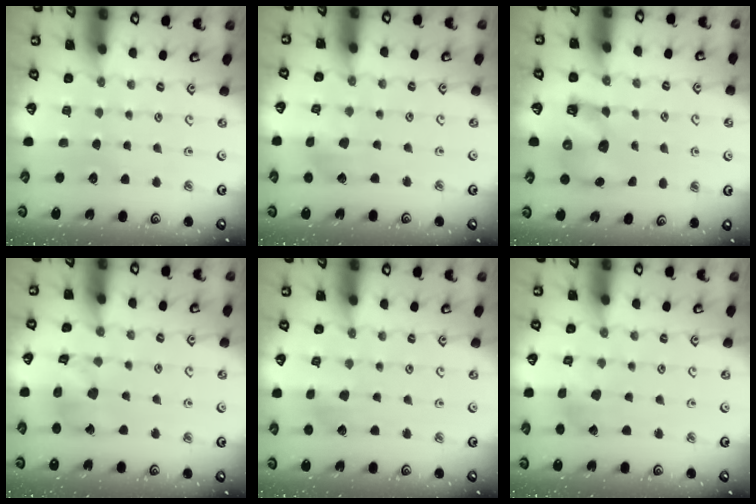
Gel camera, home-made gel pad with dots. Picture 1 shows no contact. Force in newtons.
{"total": 3.8, "press": 3.8, "slide": 0.4}
{"total": 6.7, "press": 6.6, "slide": 1.1}
{"total": 11.8, "press": 11.7, "slide": 1.4}
{"total": 2.4, "press": 2.3, "slide": 0.6}
{"total": 2.0, "press": 2.0, "slide": 0.3}